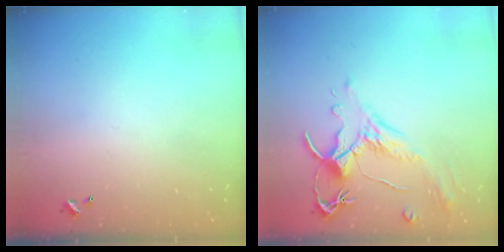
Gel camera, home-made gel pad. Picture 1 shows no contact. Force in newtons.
{"total": 1.6, "press": 1.1, "slide": 1.2}